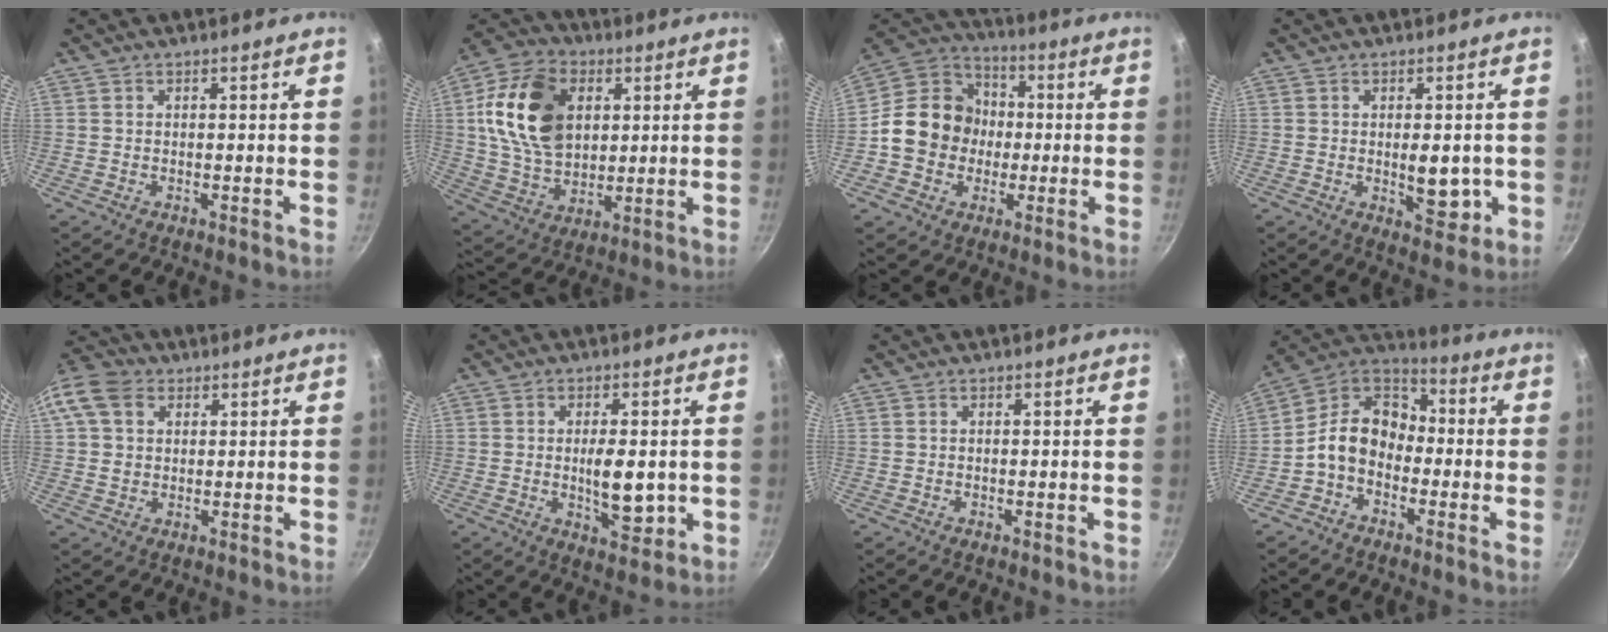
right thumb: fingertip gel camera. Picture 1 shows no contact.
{"total": 19.2, "force": [4.3, 13.3, 13.3], "torque": [-0.224, -0.004, 0.076]}
{"total": 14.8, "force": [-1.4, 13.0, 6.9], "torque": [-0.083, 0.035, -0.039]}
{"total": 6.8, "force": [-0.7, 3.5, 5.9], "torque": [-0.064, -0.012, -0.004]}
{"total": 11.6, "force": [3.6, 9.0, 6.4], "torque": [-0.131, 0.015, 0.054]}
{"total": 7.8, "force": [-0.5, 3.3, 7.1], "torque": [-0.100, -0.009, -0.001]}
{"total": 0.0}
{"total": 11.8, "force": [-2.9, 8.8, 7.3], "torque": [-0.097, 0.052, -0.082]}